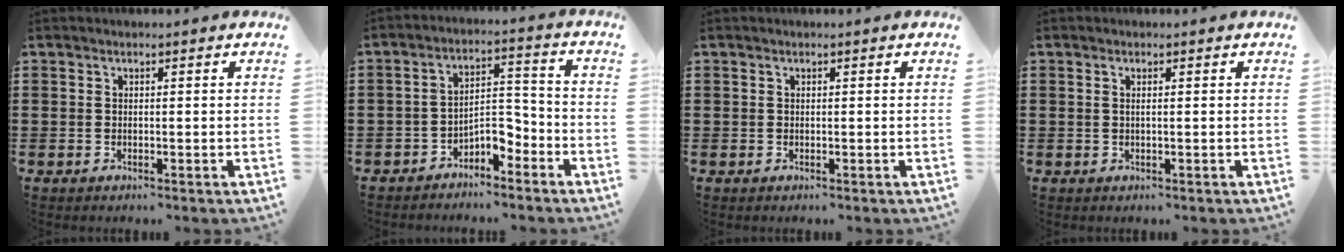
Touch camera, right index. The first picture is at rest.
{"total": 5.2, "force": [-3.7, 2.0, 3.0], "torque": [-0.054, 0.013, -0.070]}
{"total": 0.0}
{"total": 0.7, "force": [0.1, 0.0, 0.7], "torque": [-0.013, -0.001, 0.002]}